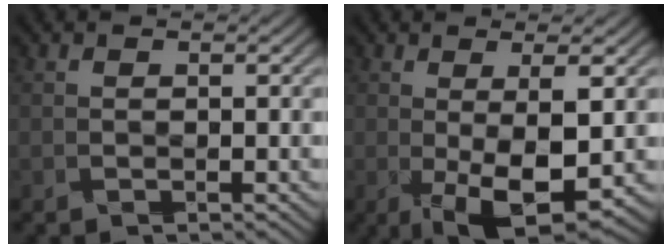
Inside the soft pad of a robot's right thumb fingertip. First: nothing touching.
{"total": 8.2, "force": [-1.2, 2.4, 7.8], "torque": [-0.138, -0.008, -0.014]}